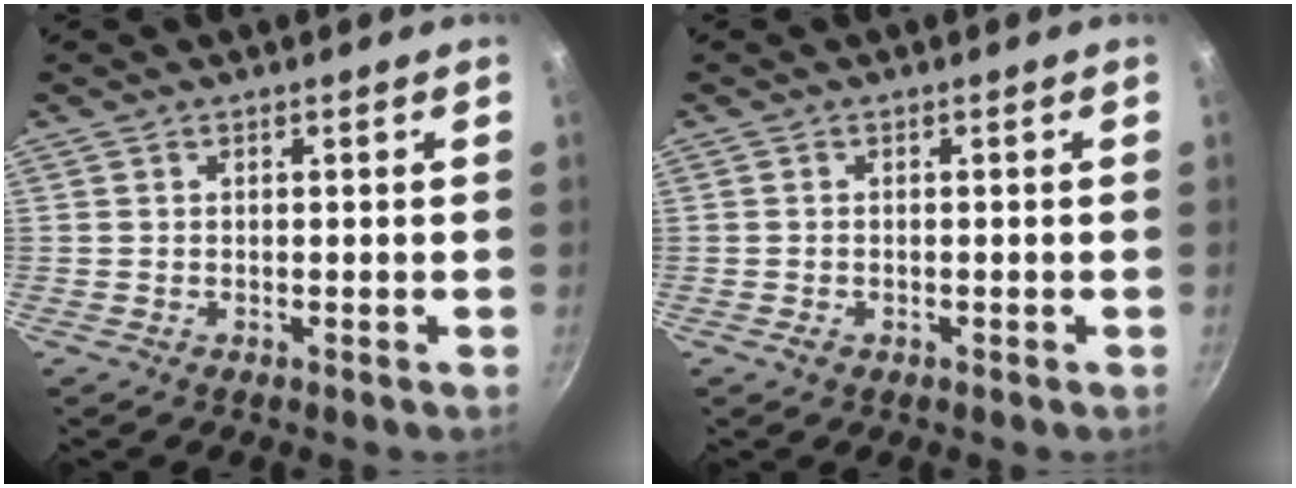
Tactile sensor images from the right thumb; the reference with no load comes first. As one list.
[{"total": 1.0, "force": [-0.5, 0.7, 0.6], "torque": [-0.009, -0.001, -0.008]}]